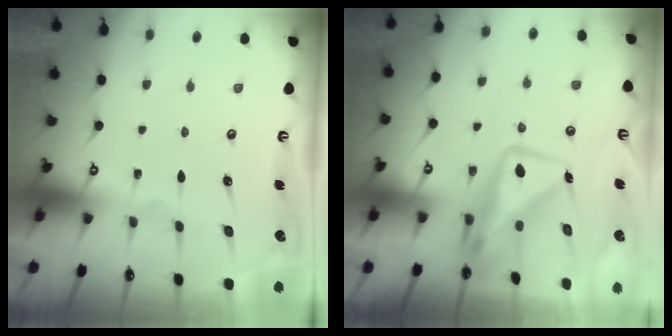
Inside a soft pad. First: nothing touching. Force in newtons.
{"total": 11.3, "press": 11.2, "slide": 0.9}